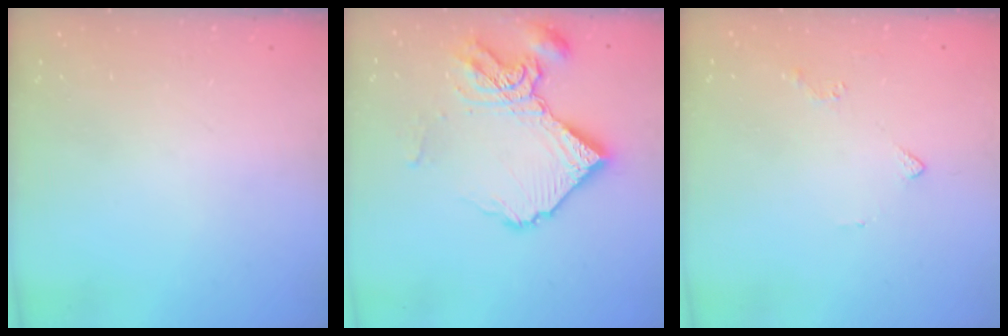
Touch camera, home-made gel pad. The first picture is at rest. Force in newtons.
{"total": 13.9, "press": 13.7, "slide": 1.8}
{"total": 1.8, "press": 1.7, "slide": 0.6}